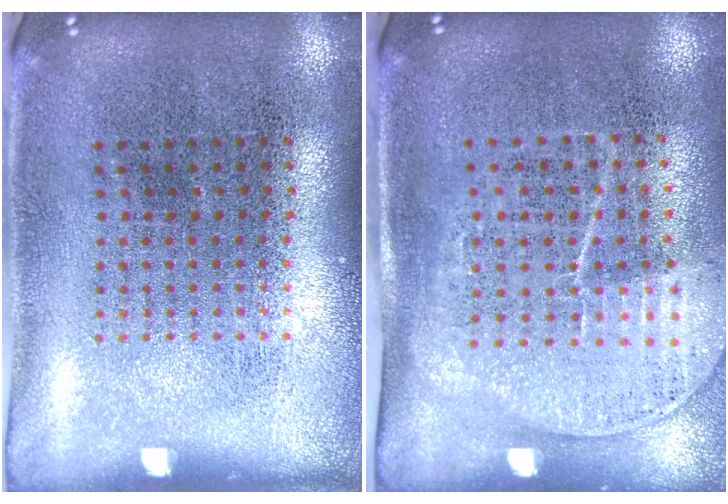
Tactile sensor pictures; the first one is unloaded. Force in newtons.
{"total": 1.7, "press": 1.4, "slide": 1.0}